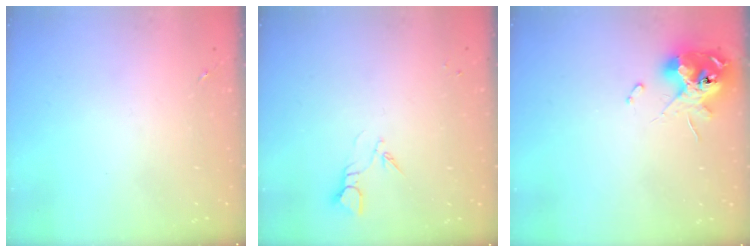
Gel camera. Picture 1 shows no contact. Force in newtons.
{"total": 3.2, "press": 3.1, "slide": 0.3}
{"total": 12.4, "press": 12.2, "slide": 1.8}